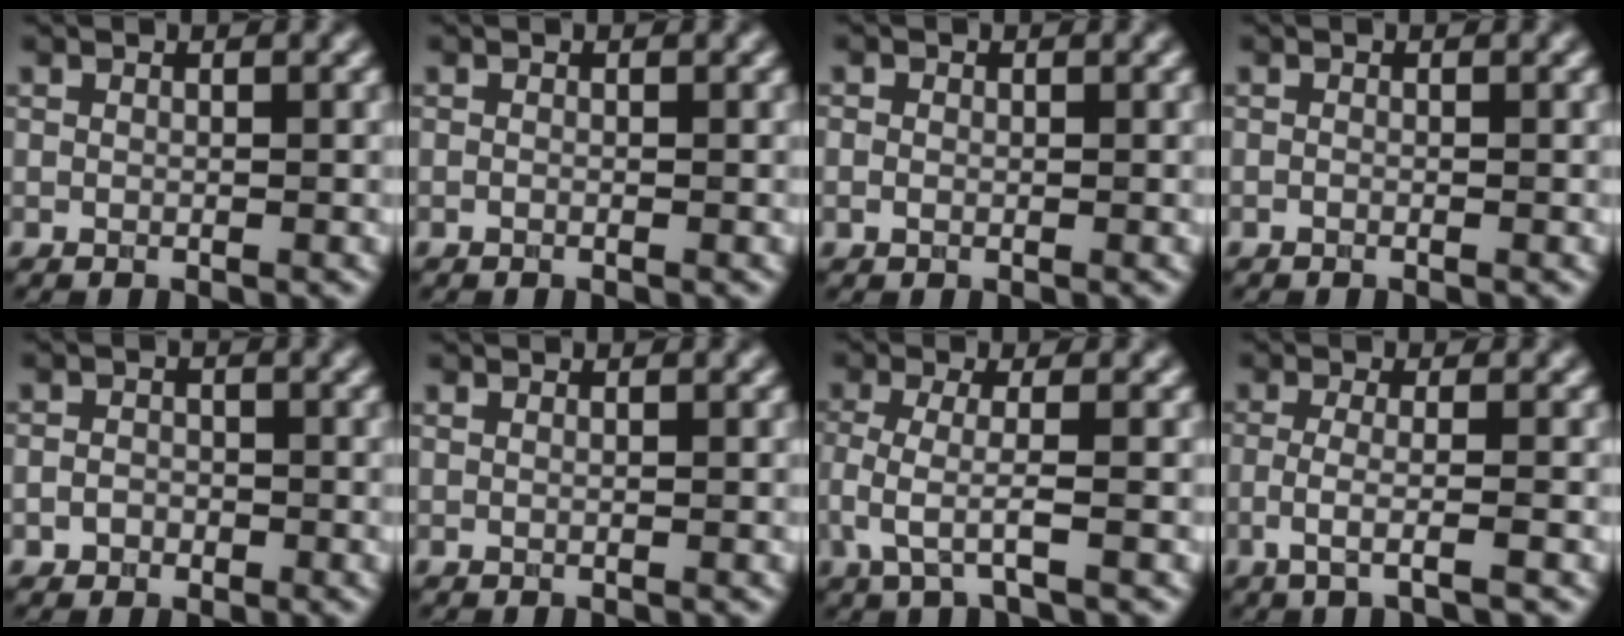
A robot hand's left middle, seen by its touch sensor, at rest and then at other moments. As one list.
[{"total": 0.0}, {"total": 0.9, "force": [0.0, 0.8, 0.4], "torque": [-0.007, -0.001, -0.002]}, {"total": 0.0}, {"total": 1.5, "force": [-0.6, 1.2, 0.5], "torque": [-0.005, 0.000, -0.015]}, {"total": 0.6, "force": [0.5, 0.2, 0.3], "torque": [-0.007, -0.004, 0.003]}, {"total": 2.9, "force": [-1.0, 0.5, 2.7], "torque": [-0.062, -0.004, -0.024]}, {"total": 2.8, "force": [-0.9, 0.7, 2.6], "torque": [-0.042, -0.004, -0.028]}]